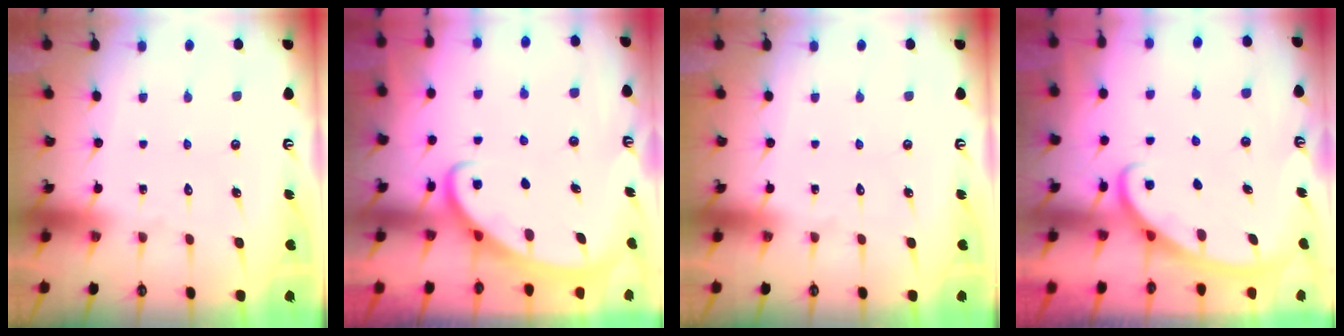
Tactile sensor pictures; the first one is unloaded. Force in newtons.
{"total": 2.5, "press": 2.5, "slide": 0.3}
{"total": 0.0}
{"total": 2.9, "press": 2.8, "slide": 0.4}